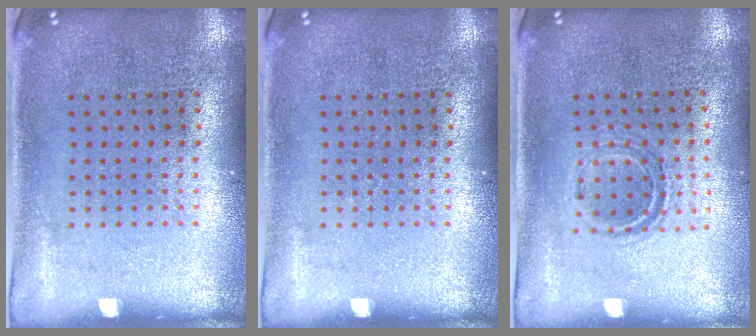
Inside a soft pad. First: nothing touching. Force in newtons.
{"total": 0.0}
{"total": 1.0, "press": 1.0, "slide": 0.3}